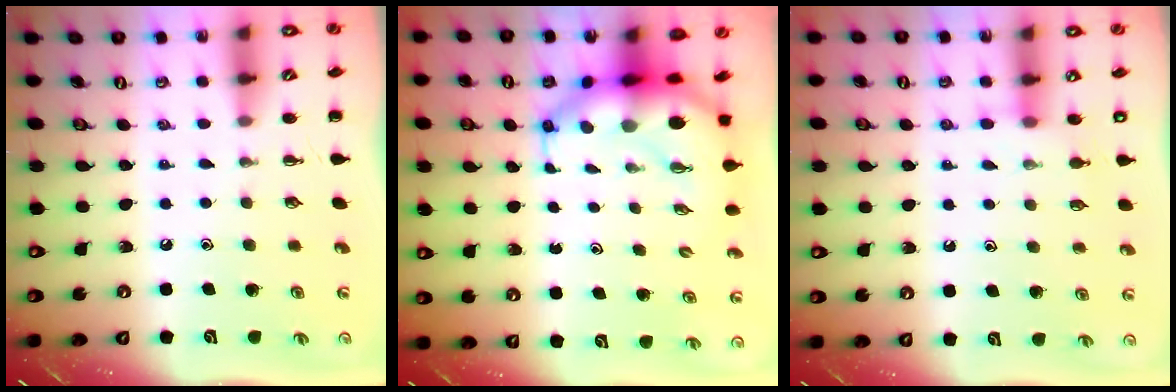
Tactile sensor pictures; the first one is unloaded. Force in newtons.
{"total": 7.9, "press": 7.6, "slide": 2.1}
{"total": 6.8, "press": 6.8, "slide": 0.6}